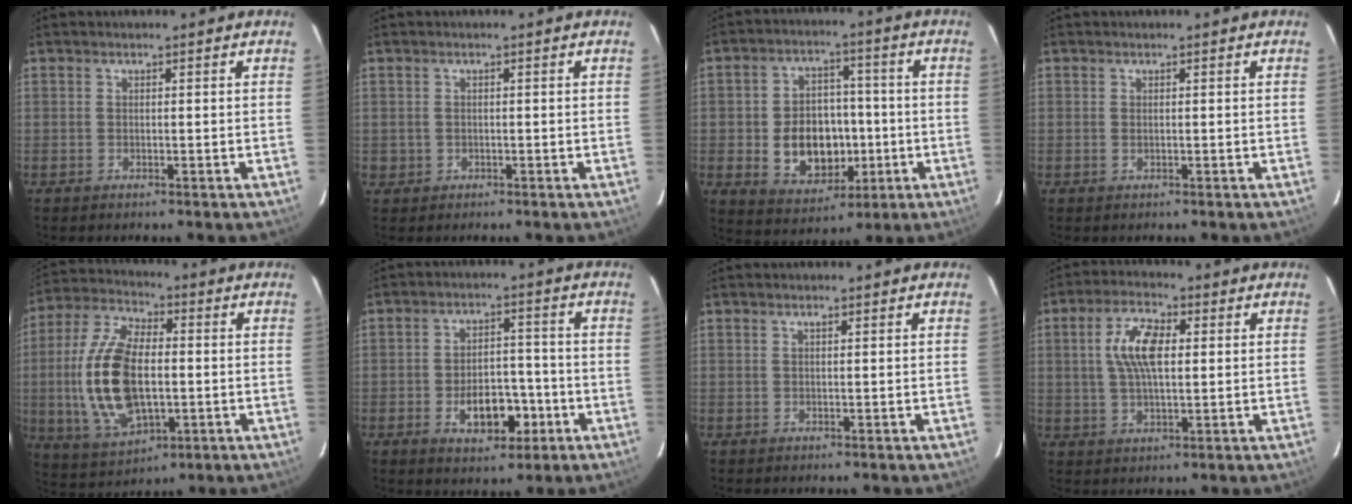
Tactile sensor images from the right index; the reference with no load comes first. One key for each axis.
{"total": 1.2, "fx": -0.3, "fy": 1.2, "fz": -0.1, "tx": 0.001, "ty": -0.001, "tz": 0.001}
{"total": 12.5, "fx": -2.3, "fy": 9.3, "fz": 8.0, "tx": -0.168, "ty": 0.016, "tz": -0.017}
{"total": 0.0}
{"total": 18.5, "fx": -1.3, "fy": 9.4, "fz": 15.8, "tx": -0.339, "ty": 0.003, "tz": -0.013}
{"total": 9.3, "fx": -3.8, "fy": 5.5, "fz": 6.5, "tx": -0.121, "ty": 0.014, "tz": -0.044}
{"total": 0.6, "fx": 0.3, "fy": 0.2, "fz": 0.5, "tx": -0.010, "ty": 0.004, "tz": 0.005}
{"total": 9.0, "fx": 1.7, "fy": 4.0, "fz": 7.9, "tx": -0.151, "ty": 0.015, "tz": 0.032}